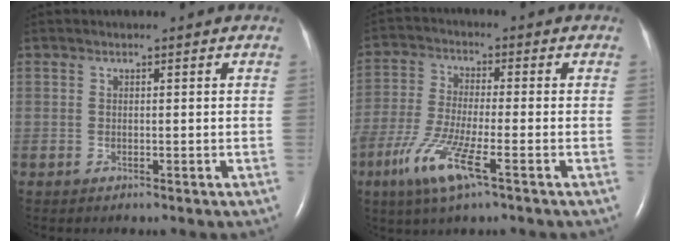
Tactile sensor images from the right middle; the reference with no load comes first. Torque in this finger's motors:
{"motor_torque": [1.39, -0.75, 0.70, 0.21]}